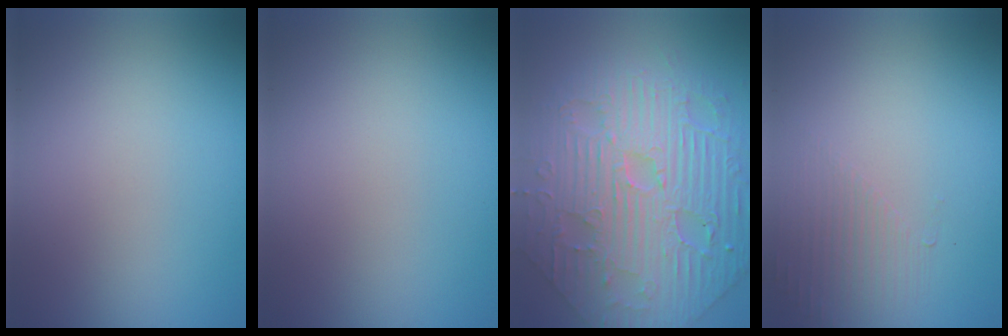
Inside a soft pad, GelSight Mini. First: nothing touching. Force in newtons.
{"total": 0.0}
{"total": 9.4, "press": 7.1, "slide": 6.3}
{"total": 1.6, "press": 0.4, "slide": 1.5}